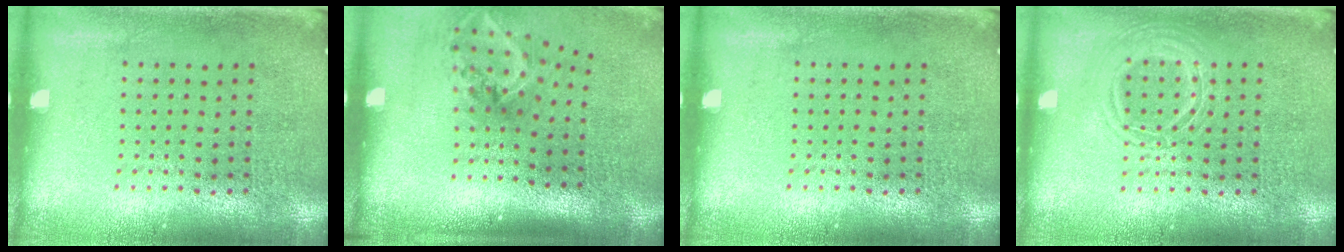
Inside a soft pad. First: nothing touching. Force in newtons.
{"total": 2.1, "press": 1.3, "slide": 1.6}
{"total": 0.0}
{"total": 2.0, "press": 2.0, "slide": 0.3}